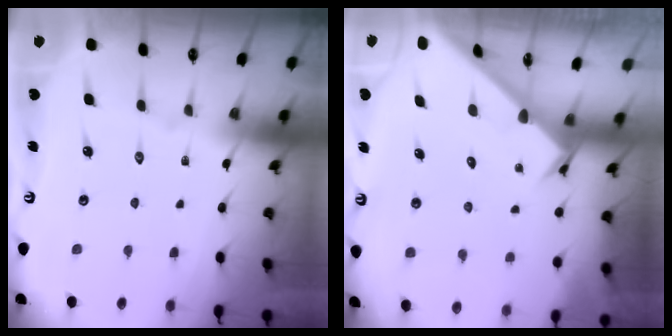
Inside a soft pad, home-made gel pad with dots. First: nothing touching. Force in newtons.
{"total": 2.6, "press": 2.6, "slide": 0.3}